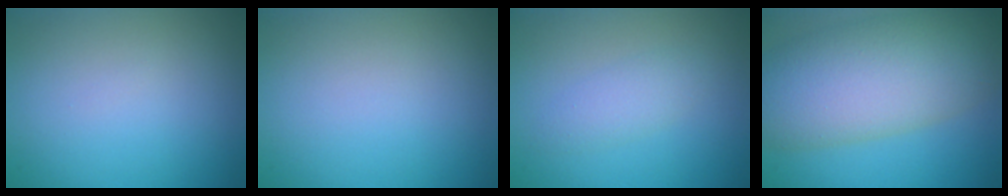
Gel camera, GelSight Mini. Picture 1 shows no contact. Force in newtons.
{"total": 0.0}
{"total": 1.8, "press": 1.8, "slide": 0.0}
{"total": 10.0, "press": 9.9, "slide": 0.8}